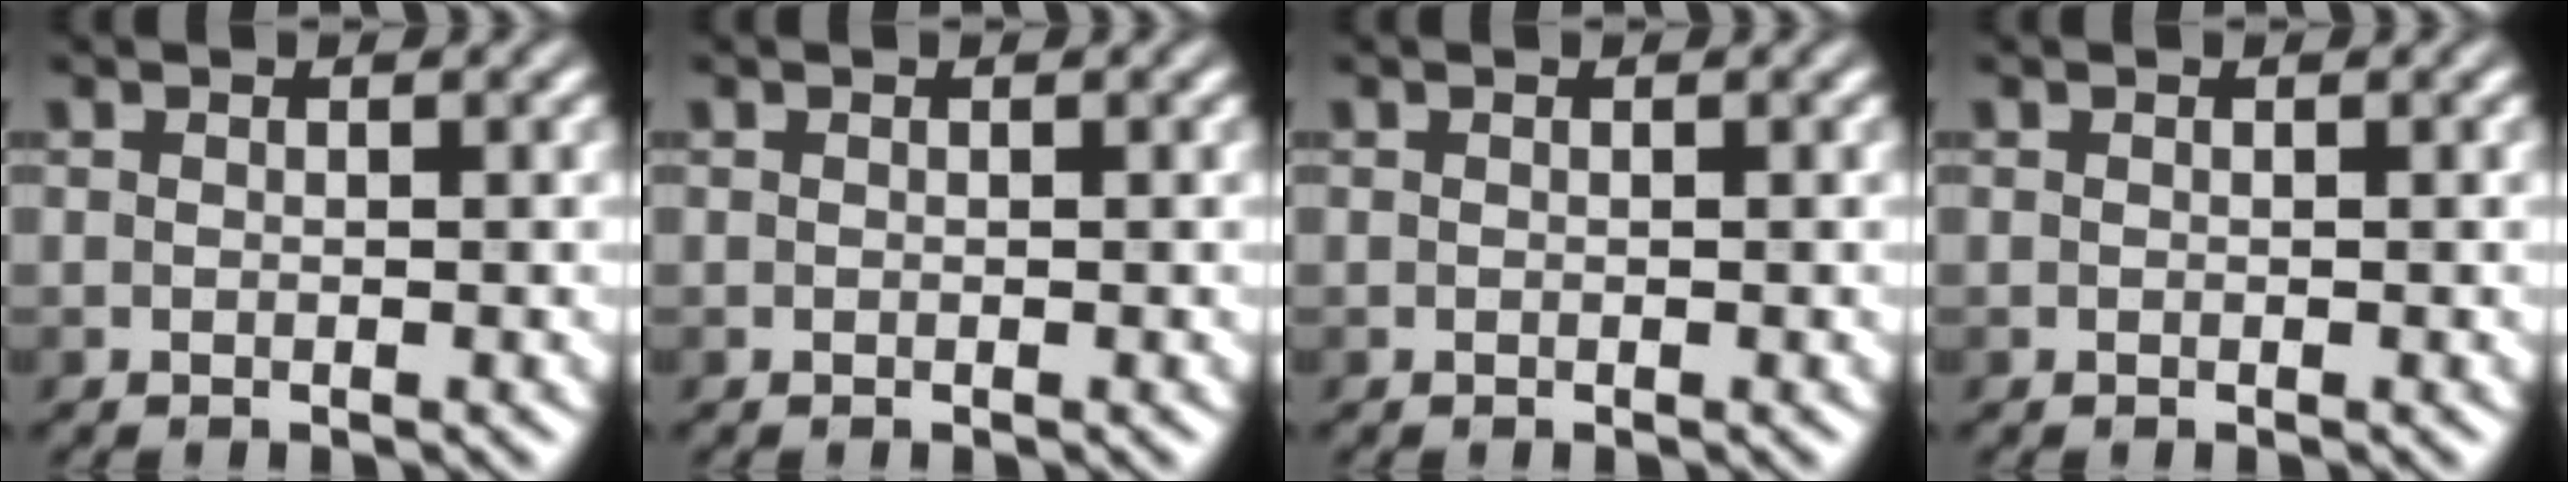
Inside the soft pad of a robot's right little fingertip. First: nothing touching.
{"total": 0.0}
{"total": 0.0}
{"total": 0.0}